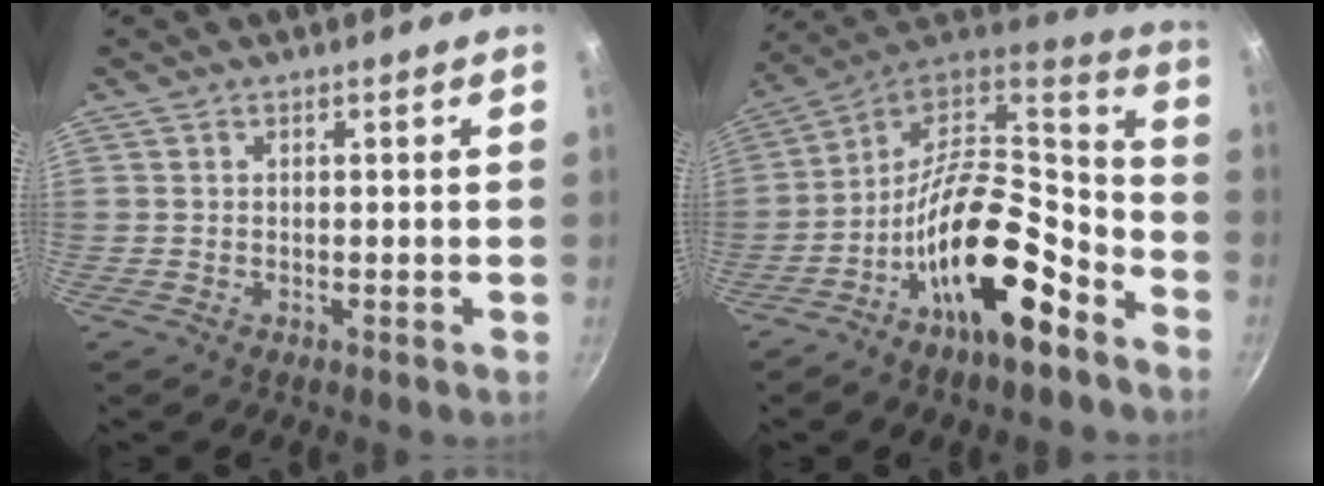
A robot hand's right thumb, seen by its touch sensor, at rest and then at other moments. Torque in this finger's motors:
{"motor_torque": [0.76, 0.73, 1.95, -0.82, 0.40]}